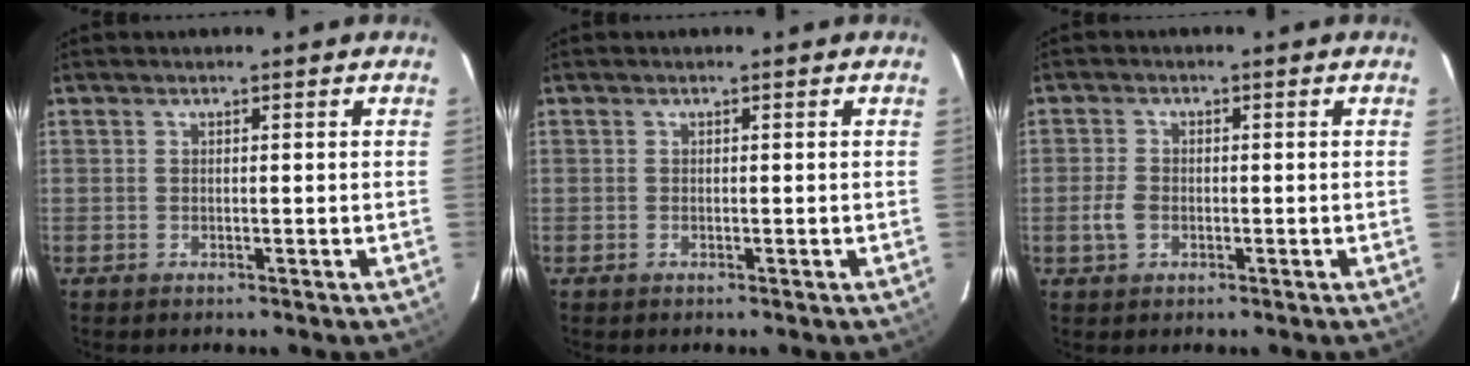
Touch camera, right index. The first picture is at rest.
{"total": 0.0}
{"total": 3.5, "force": [-1.1, 2.4, 2.2], "torque": [-0.054, 0.002, -0.019]}